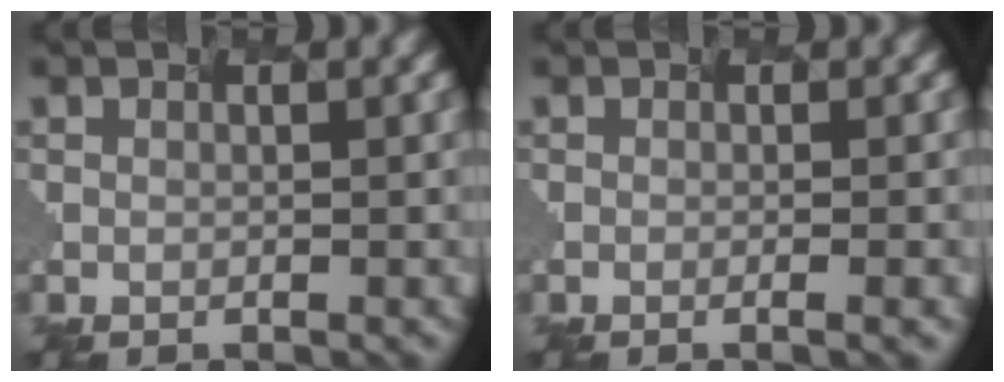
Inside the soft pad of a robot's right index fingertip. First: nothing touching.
{"total": 2.1, "force": [-0.6, 0.5, 1.9], "torque": [-0.015, 0.005, -0.004]}